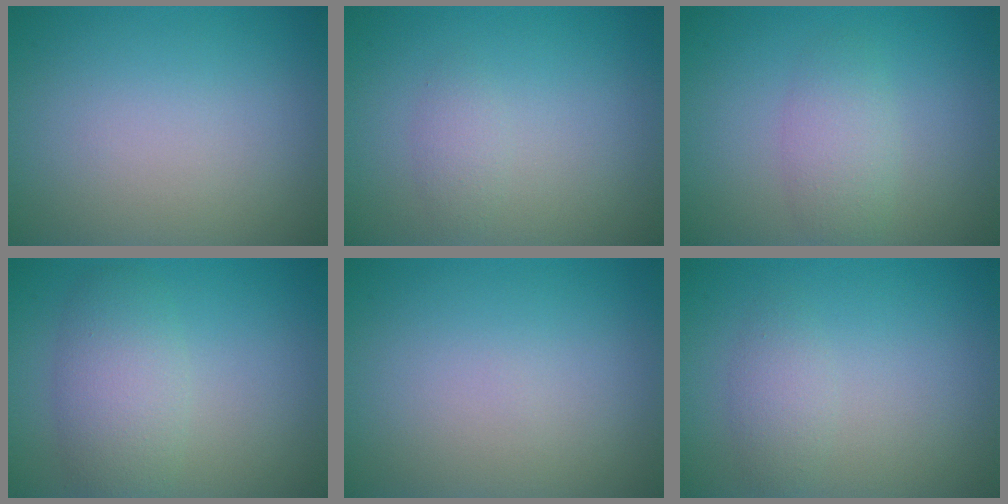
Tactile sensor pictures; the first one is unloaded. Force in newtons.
{"total": 1.1, "press": 1.1, "slide": 0.1}
{"total": 2.4, "press": 2.4, "slide": 0.1}
{"total": 4.2, "press": 4.2, "slide": 0.4}
{"total": 0.0}
{"total": 1.6, "press": 1.6, "slide": 0.1}